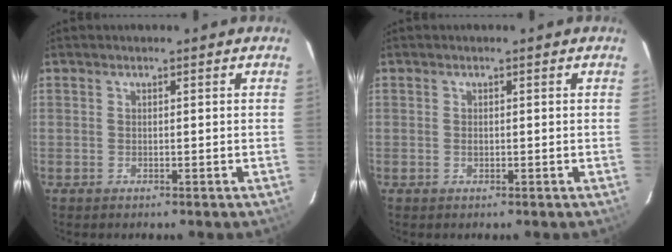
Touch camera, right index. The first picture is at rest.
{"total": 0.6, "force": [-0.1, 0.5, 0.3], "torque": [-0.004, -0.001, 0.000]}